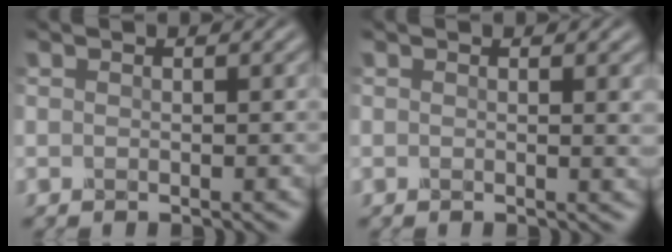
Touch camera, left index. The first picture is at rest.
{"total": 1.2, "force": [0.1, 0.4, 1.1], "torque": [-0.019, -0.006, 0.001]}